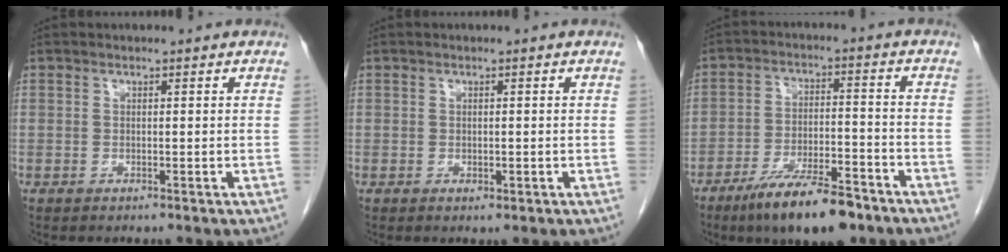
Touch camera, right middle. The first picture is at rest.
{"total": 0.8, "force": [-0.2, 0.5, 0.6], "torque": [-0.008, -0.001, -0.001]}
{"total": 12.1, "force": [-8.7, 2.8, 7.9], "torque": [-0.131, -0.011, -0.146]}